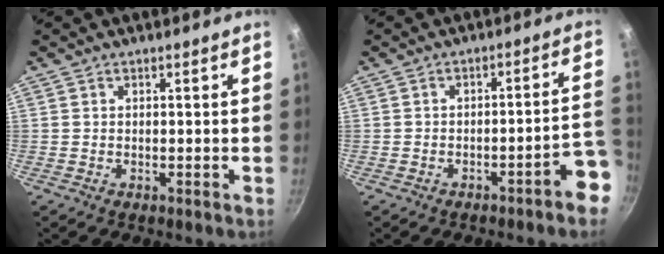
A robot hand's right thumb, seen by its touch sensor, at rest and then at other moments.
{"total": 7.4, "force": [-4.1, 1.4, 6.0], "torque": [-0.050, 0.052, -0.047]}